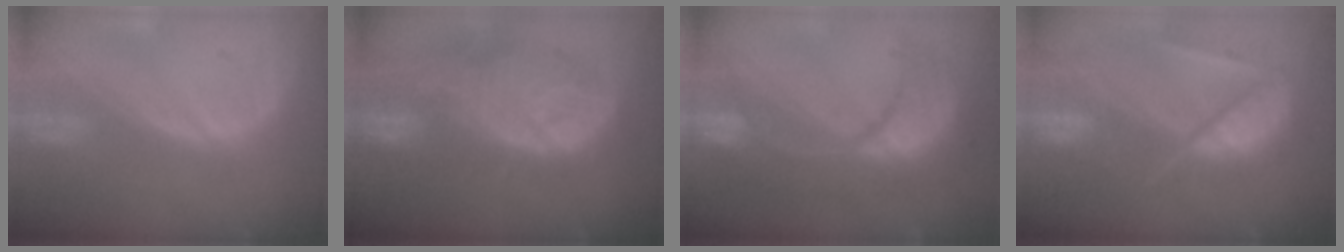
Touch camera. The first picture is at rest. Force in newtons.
{"total": 12.1, "press": 11.0, "slide": 5.0}
{"total": 12.4, "press": 12.3, "slide": 1.5}
{"total": 9.8, "press": 8.4, "slide": 4.9}